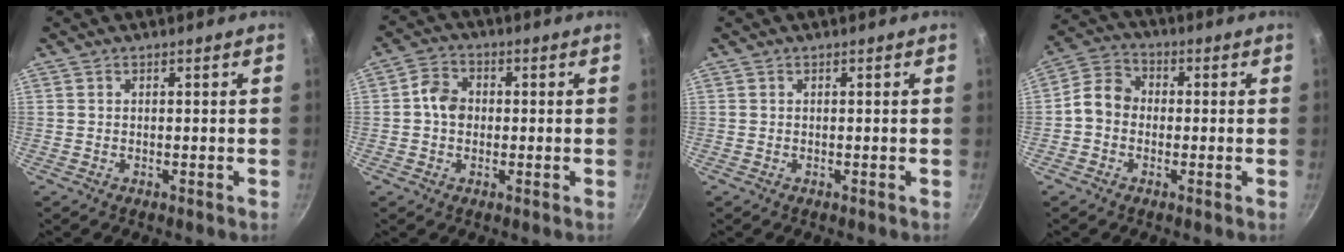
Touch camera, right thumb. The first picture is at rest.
{"total": 5.1, "force": [-0.1, 4.2, 2.9], "torque": [-0.034, 0.015, -0.013]}
{"total": 0.0}
{"total": 6.8, "force": [-0.8, 5.6, 3.6], "torque": [-0.042, 0.020, -0.037]}